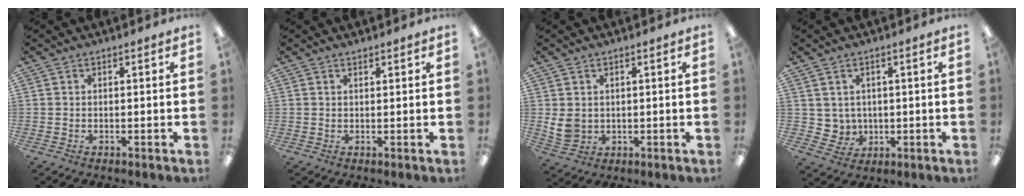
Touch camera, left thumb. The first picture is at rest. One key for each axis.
{"total": 0.9, "fx": 0.8, "fy": 0.3, "fz": 0.3, "tx": -0.007, "ty": 0.001, "tz": 0.015}
{"total": 4.8, "fx": 1.4, "fy": 4.0, "fz": 2.2, "tx": -0.050, "ty": -0.004, "tz": 0.027}
{"total": 4.2, "fx": 2.4, "fy": 3.5, "fz": -0.3, "tx": -0.006, "ty": -0.010, "tz": 0.046}